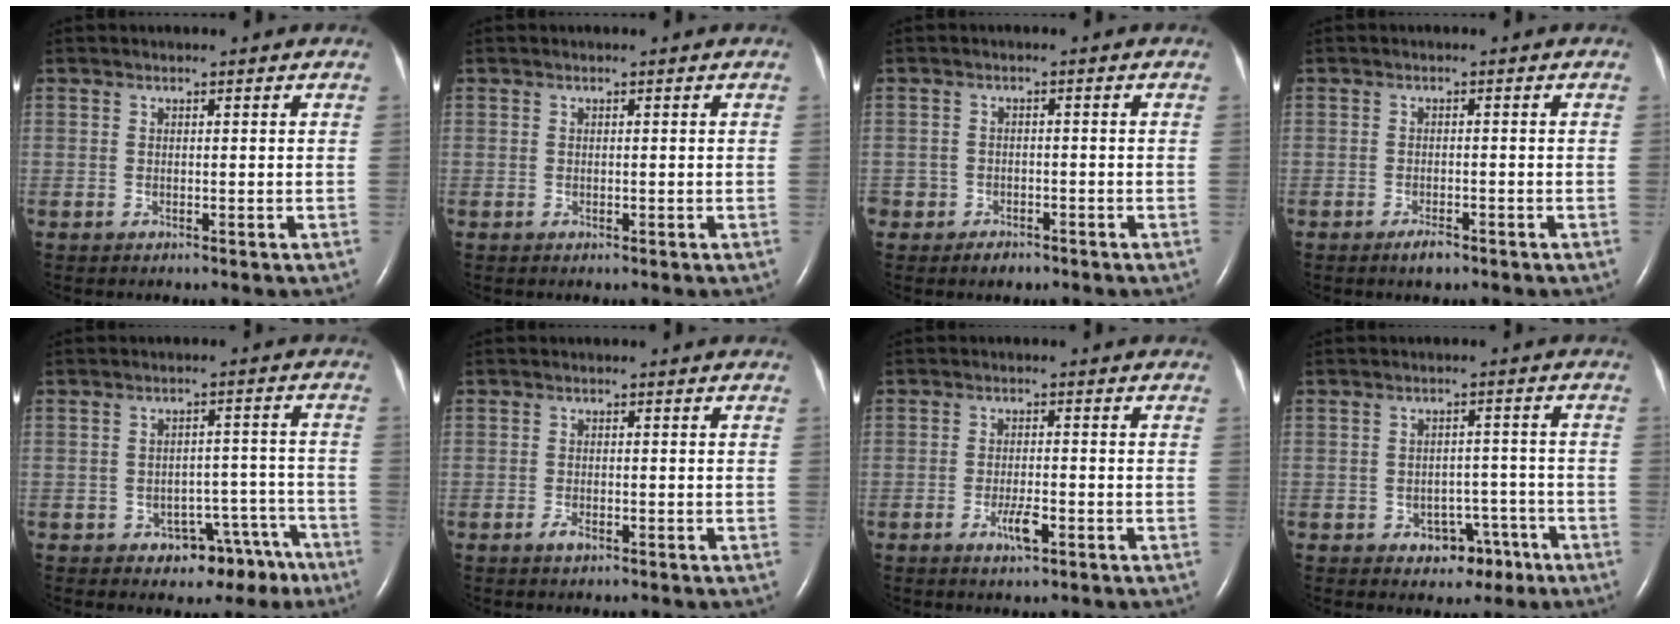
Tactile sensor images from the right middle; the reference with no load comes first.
{"total": 0.0}
{"total": 3.4, "force": [-2.3, 2.3, 0.6], "torque": [-0.008, 0.006, -0.036]}
{"total": 2.0, "force": [-1.5, 0.6, 1.2], "torque": [-0.028, -0.002, -0.023]}
{"total": 7.3, "force": [-4.9, 4.5, 2.9], "torque": [-0.017, 0.033, -0.060]}
{"total": 1.4, "force": [-0.9, 0.5, 1.0], "torque": [-0.025, -0.002, -0.014]}
{"total": 3.4, "force": [-1.7, 0.7, 2.8], "torque": [-0.057, -0.002, -0.028]}
{"total": 5.1, "force": [-2.8, 3.5, 2.4], "torque": [-0.027, 0.018, -0.029]}